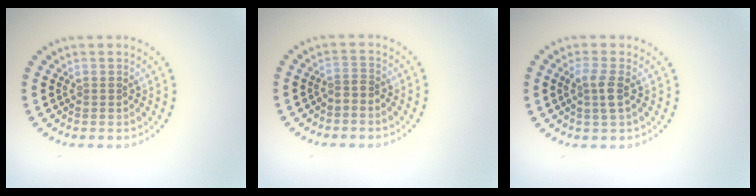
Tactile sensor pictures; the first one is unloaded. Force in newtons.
{"total": 0.8, "press": 0.4, "slide": 0.7}
{"total": 1.9, "press": 1.8, "slide": 0.7}